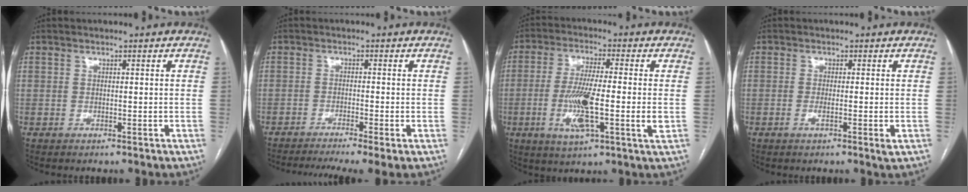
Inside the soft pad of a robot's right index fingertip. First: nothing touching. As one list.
[{"total": 8.4, "force": [-6.3, 0.4, 5.5], "torque": [-0.084, -0.010, -0.101]}, {"total": 11.6, "force": [-1.8, 1.2, 11.3], "torque": [-0.215, -0.009, -0.037]}, {"total": 2.6, "force": [-0.6, 0.1, 2.6], "torque": [-0.039, -0.007, -0.010]}]